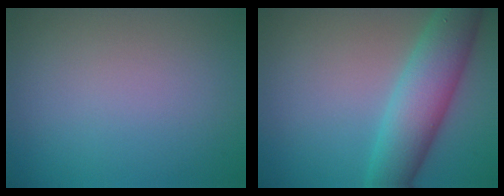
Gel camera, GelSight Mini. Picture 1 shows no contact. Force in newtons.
{"total": 7.1, "press": 7.1, "slide": 0.3}